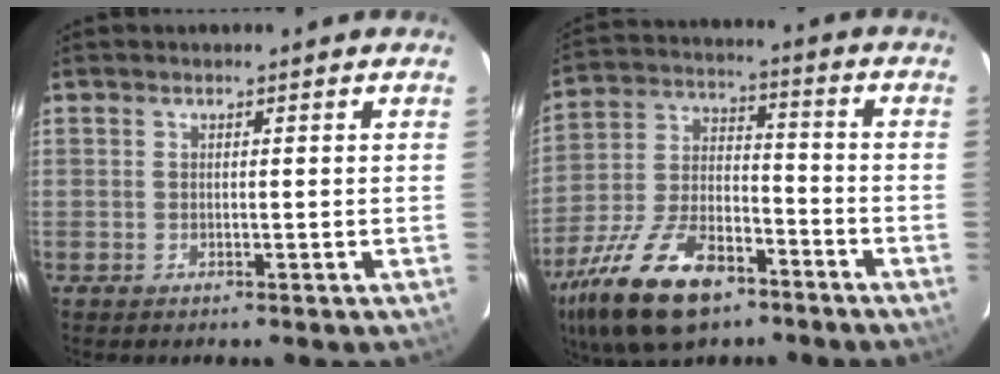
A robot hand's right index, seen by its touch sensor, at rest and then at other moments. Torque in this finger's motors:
{"motor_torque": [1.13, -1.01, 0.56, 0.13]}